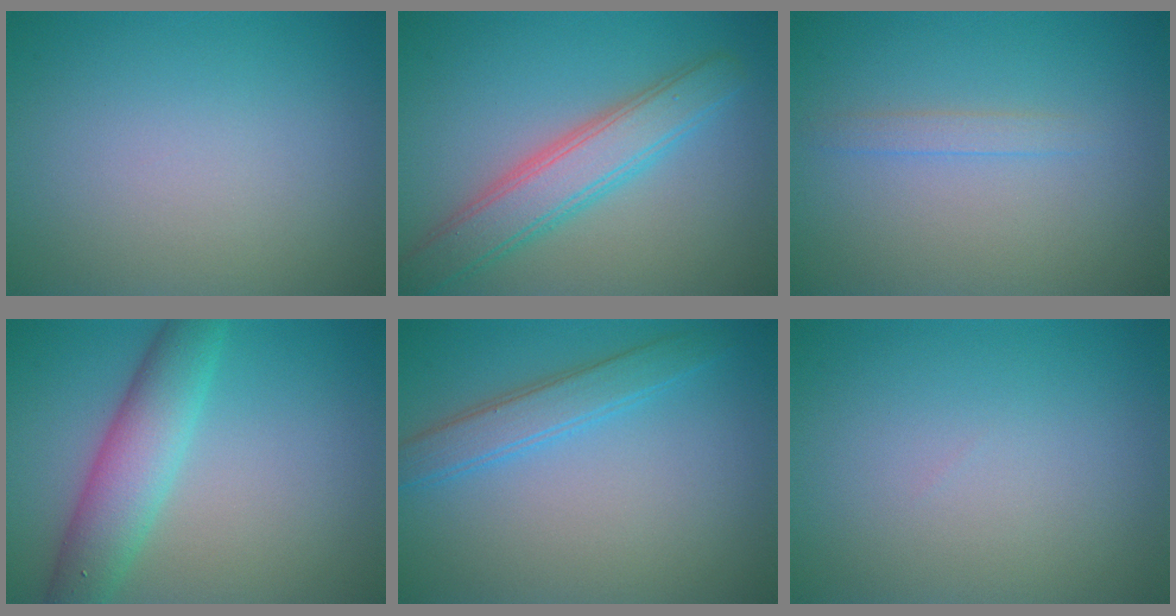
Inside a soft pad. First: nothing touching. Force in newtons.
{"total": 5.0, "press": 5.0, "slide": 0.2}
{"total": 1.1, "press": 1.1, "slide": 0.0}
{"total": 5.3, "press": 5.3, "slide": 0.1}
{"total": 2.9, "press": 2.9, "slide": 0.0}
{"total": 0.0}